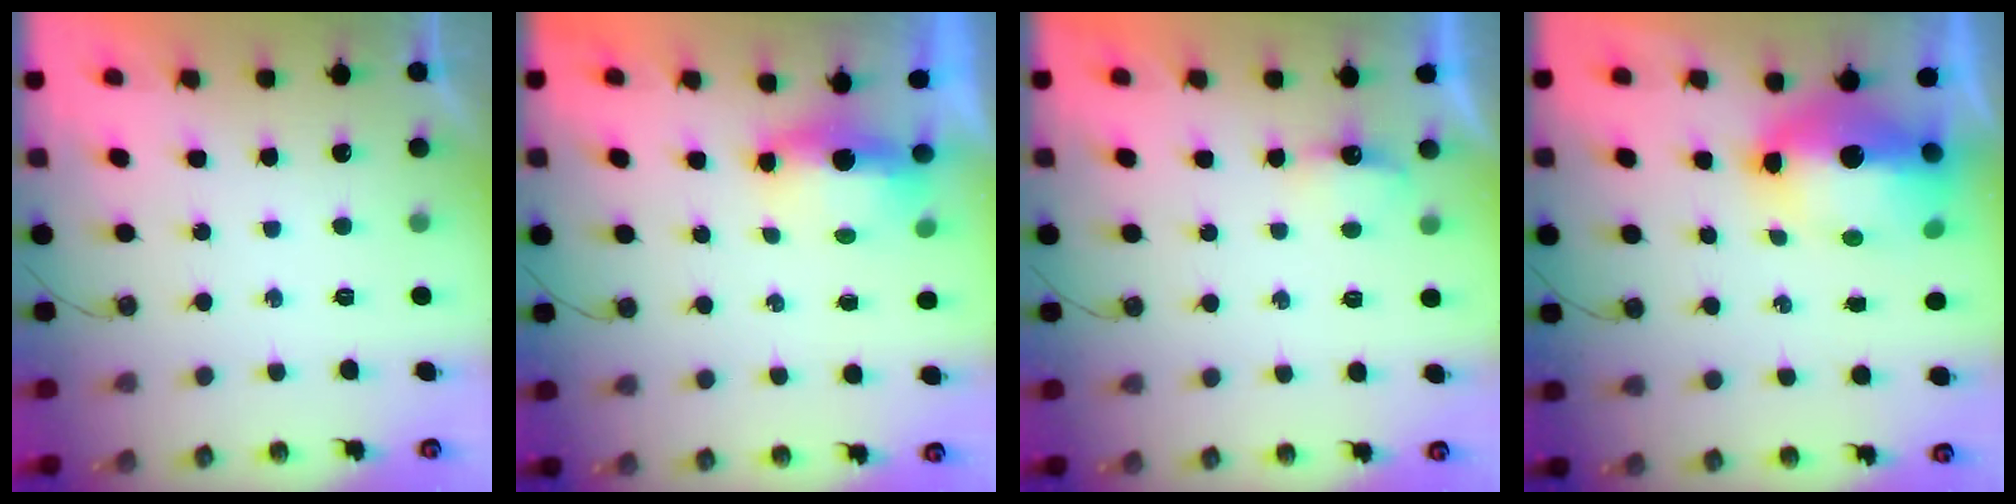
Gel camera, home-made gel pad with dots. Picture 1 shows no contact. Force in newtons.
{"total": 13.8, "press": 6.8, "slide": 11.9}
{"total": 3.9, "press": 3.9, "slide": 0.7}
{"total": 16.6, "press": 14.4, "slide": 8.1}